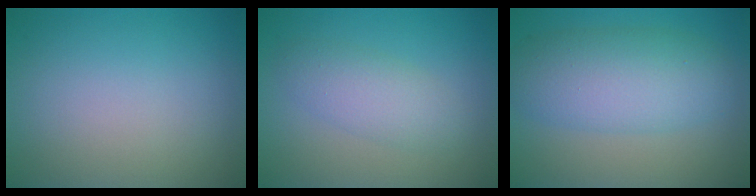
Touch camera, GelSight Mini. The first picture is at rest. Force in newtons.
{"total": 3.0, "press": 3.0, "slide": 0.1}
{"total": 6.6, "press": 6.6, "slide": 0.2}